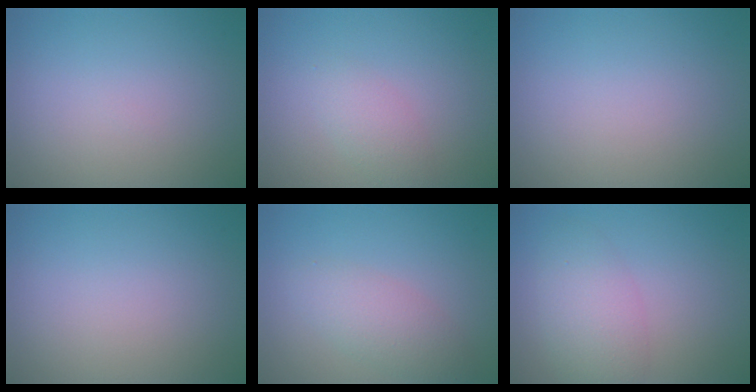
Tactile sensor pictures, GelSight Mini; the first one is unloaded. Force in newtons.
{"total": 1.8, "press": 1.8, "slide": 0.0}
{"total": 0.0}
{"total": 0.0}
{"total": 2.8, "press": 2.8, "slide": 0.0}
{"total": 3.9, "press": 3.9, "slide": 0.1}